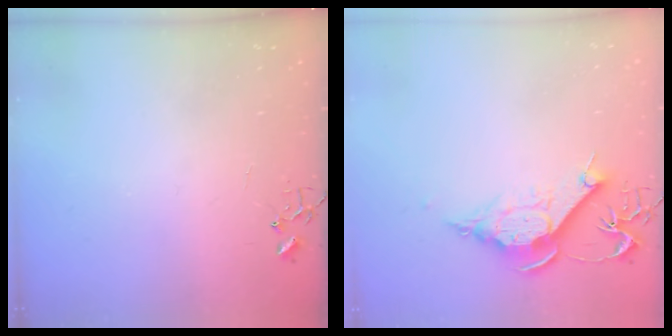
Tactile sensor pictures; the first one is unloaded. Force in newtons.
{"total": 11.2, "press": 11.2, "slide": 1.0}